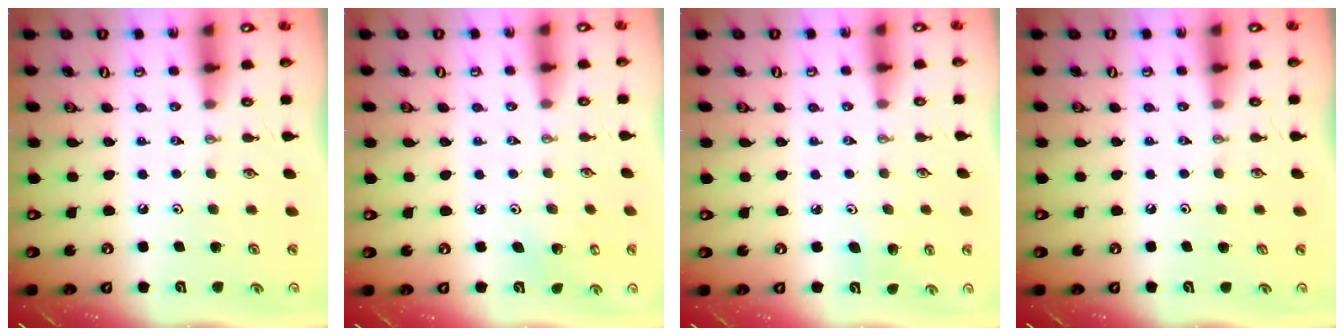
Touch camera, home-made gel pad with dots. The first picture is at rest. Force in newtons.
{"total": 3.0, "press": 2.9, "slide": 0.3}
{"total": 3.7, "press": 3.4, "slide": 1.4}
{"total": 1.1, "press": 0.1, "slide": 1.1}